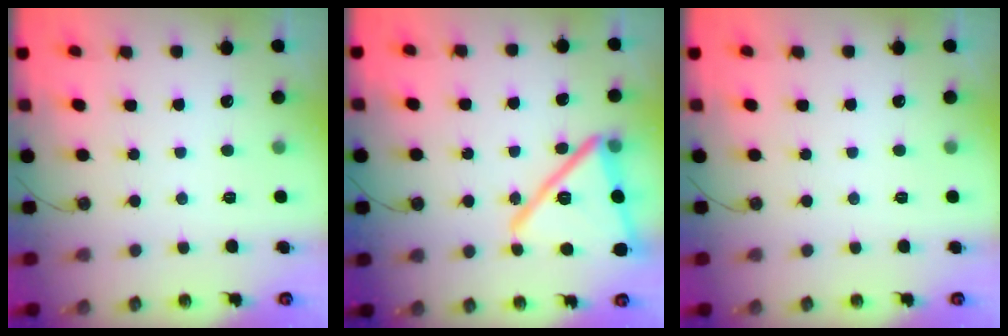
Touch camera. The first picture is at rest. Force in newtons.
{"total": 21.2, "press": 21.2, "slide": 1.6}
{"total": 0.0}